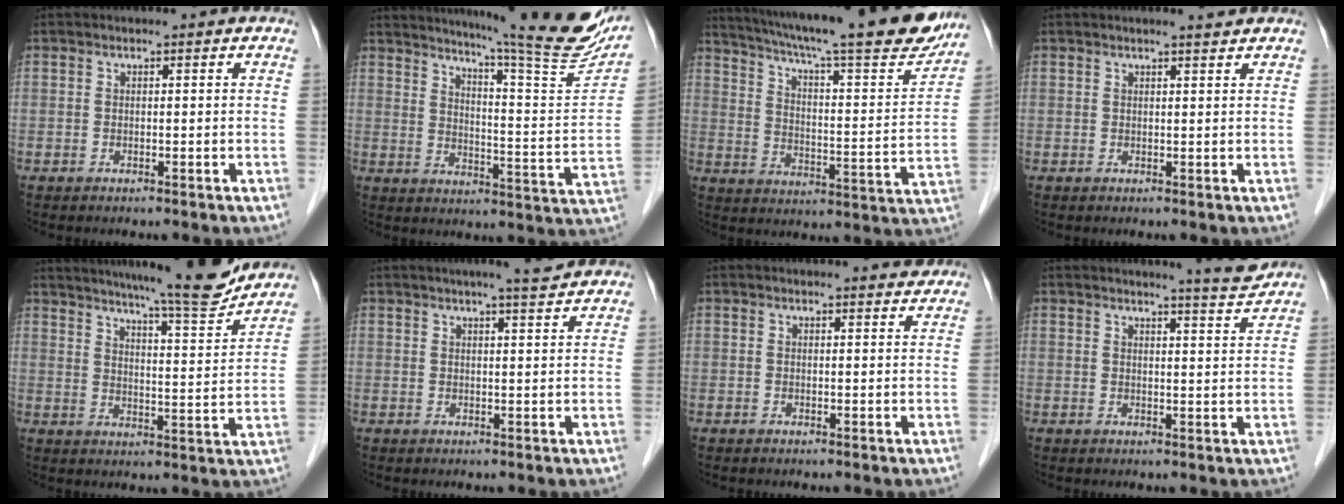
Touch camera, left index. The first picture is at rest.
{"total": 21.7, "force": [18.7, -0.2, 11.1], "torque": [-0.161, -0.071, 0.238]}
{"total": 27.1, "force": [23.2, 2.9, 13.8], "torque": [-0.224, -0.031, 0.310]}
{"total": 2.2, "force": [2.0, -0.2, 0.9], "torque": [-0.013, 0.002, 0.028]}
{"total": 14.9, "force": [13.5, 0.1, 6.3], "torque": [-0.096, -0.018, 0.183]}
{"total": 4.7, "force": [4.1, -0.5, 2.3], "torque": [-0.038, 0.004, 0.056]}
{"total": 2.3, "force": [2.3, 0.2, 0.4], "torque": [-0.010, -0.002, 0.024]}
{"total": 4.8, "force": [4.6, -1.3, 0.8], "torque": [-0.026, -0.026, 0.061]}